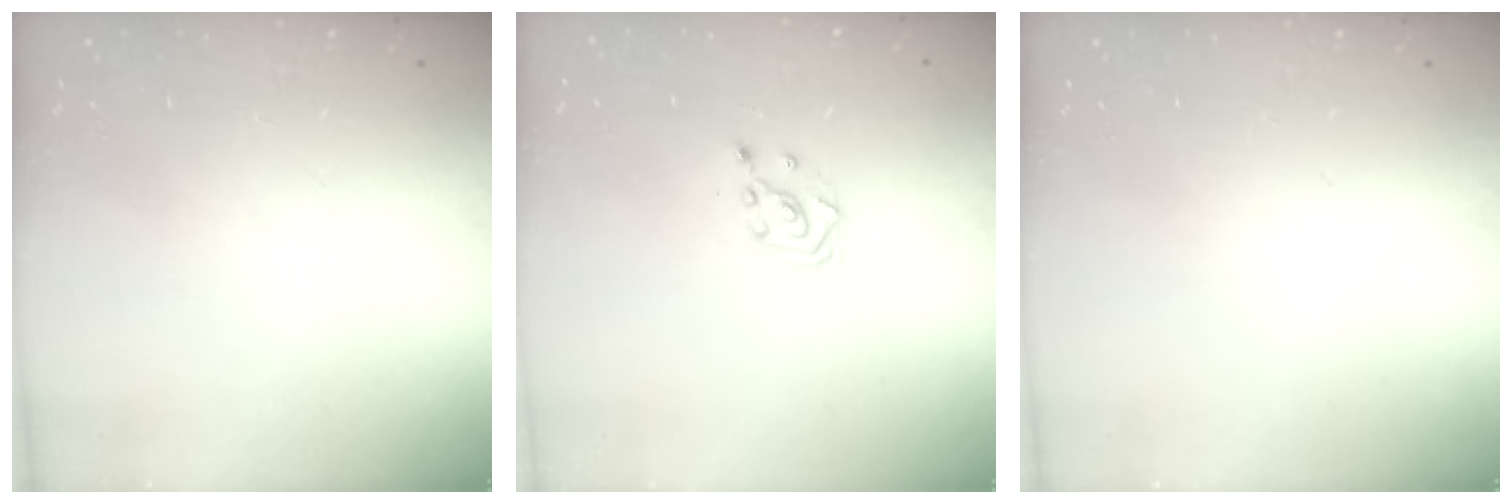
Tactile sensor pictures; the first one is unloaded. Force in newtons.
{"total": 2.3, "press": 2.3, "slide": 0.3}
{"total": 0.0}